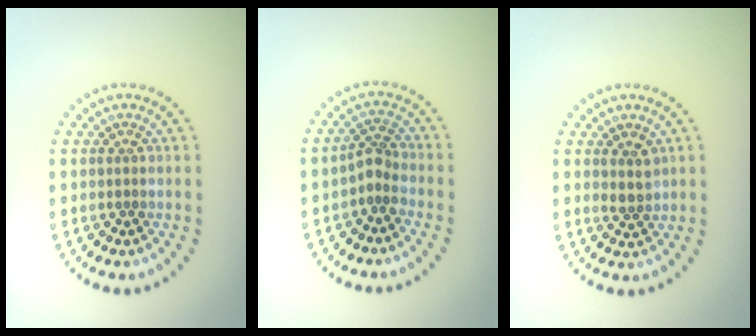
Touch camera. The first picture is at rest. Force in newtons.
{"total": 1.9, "press": 1.4, "slide": 1.3}
{"total": 1.7, "press": 1.4, "slide": 1.0}